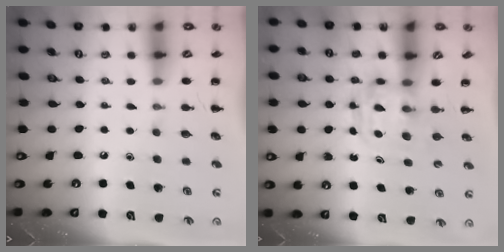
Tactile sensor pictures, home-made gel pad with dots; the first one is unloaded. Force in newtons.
{"total": 3.6, "press": 3.6, "slide": 0.2}